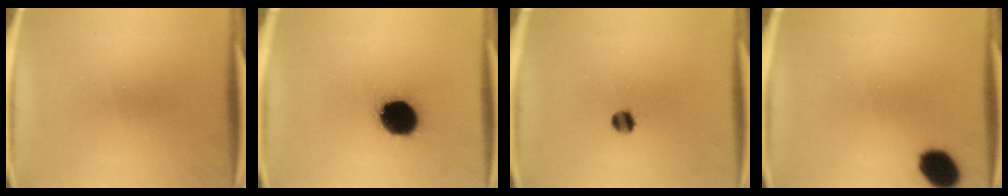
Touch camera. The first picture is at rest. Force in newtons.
{"total": 14.7}
{"total": 3.3}
{"total": 8.5}